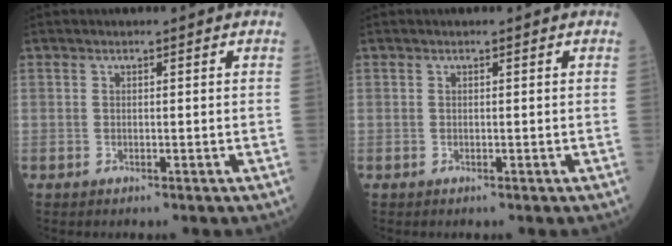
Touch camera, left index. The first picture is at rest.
{"total": 0.0}